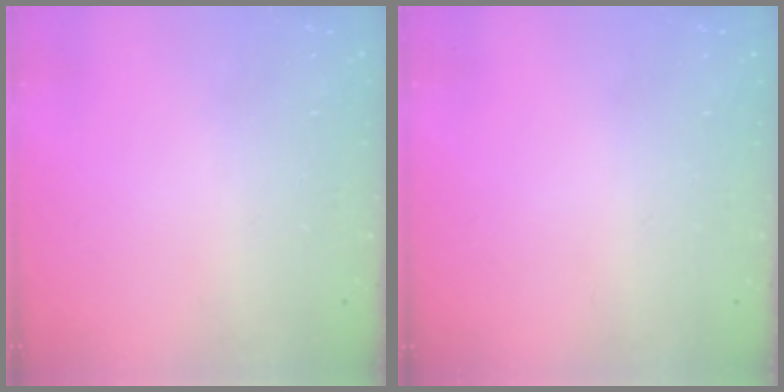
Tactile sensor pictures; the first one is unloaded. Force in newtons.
{"total": 0.0}